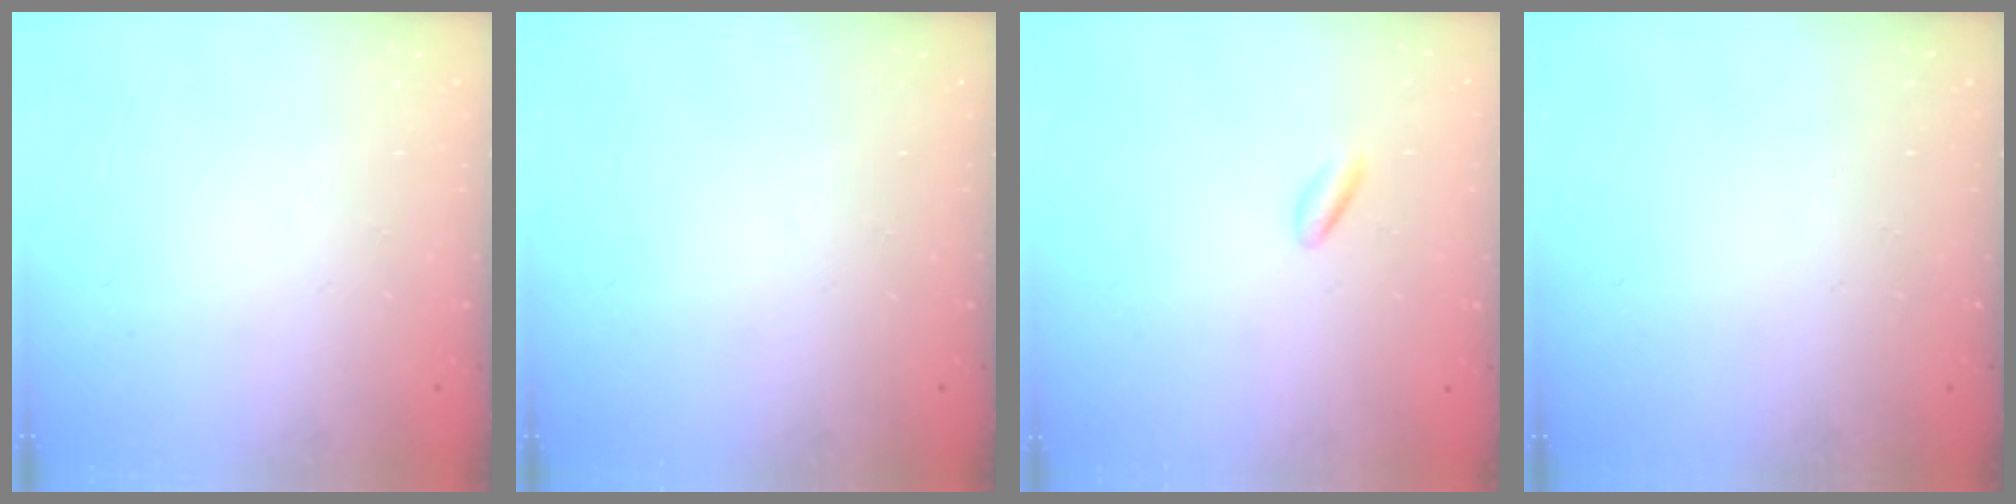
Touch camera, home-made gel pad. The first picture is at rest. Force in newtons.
{"total": 0.0}
{"total": 0.8, "press": 0.6, "slide": 0.5}
{"total": 0.0}